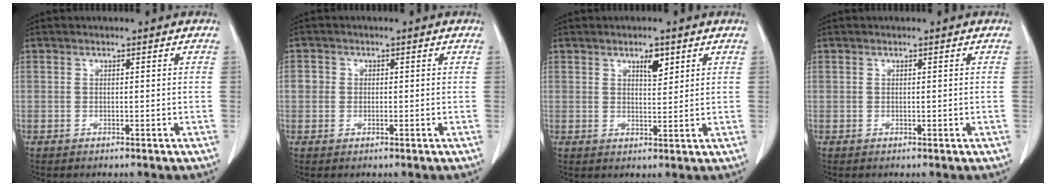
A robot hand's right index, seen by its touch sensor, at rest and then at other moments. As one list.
[{"total": 2.1, "force": [0.1, 1.9, 0.7], "torque": [-0.005, 0.008, 0.002]}, {"total": 3.1, "force": [1.8, 1.1, 2.2], "torque": [-0.036, -0.003, 0.032]}, {"total": 0.0}]